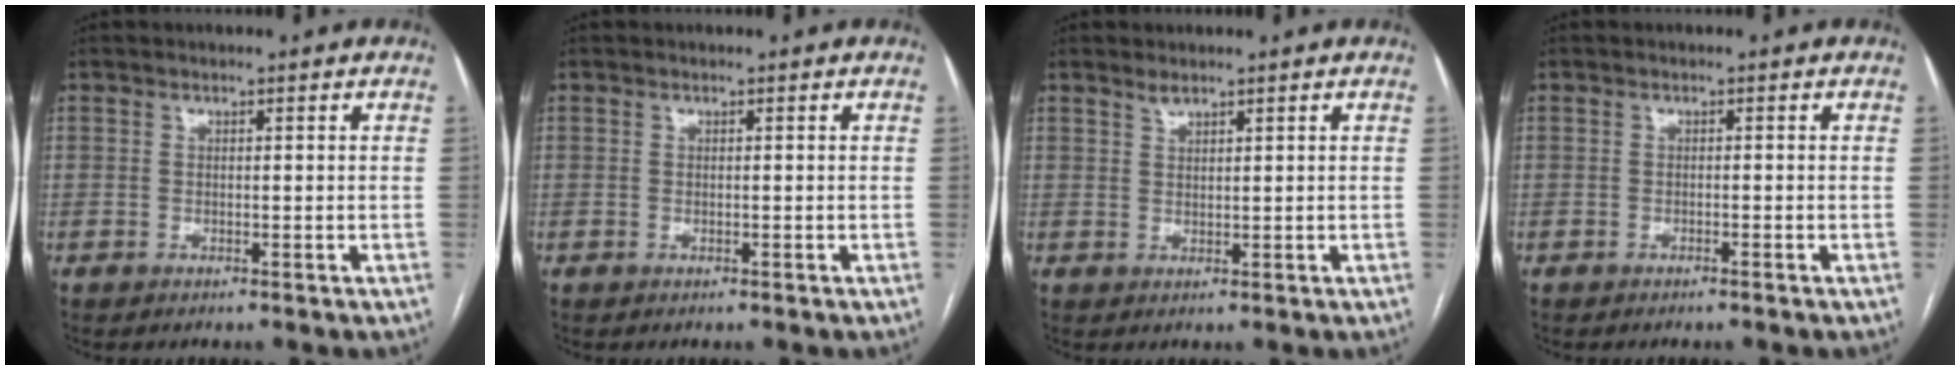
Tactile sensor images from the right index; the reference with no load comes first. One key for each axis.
{"total": 0.0}
{"total": 1.4, "fx": 1.3, "fy": 0.3, "fz": 0.4, "tx": -0.006, "ty": -0.002, "tz": 0.026}
{"total": 0.5, "fx": -0.4, "fy": -0.1, "fz": 0.3, "tx": -0.010, "ty": -0.001, "tz": -0.007}